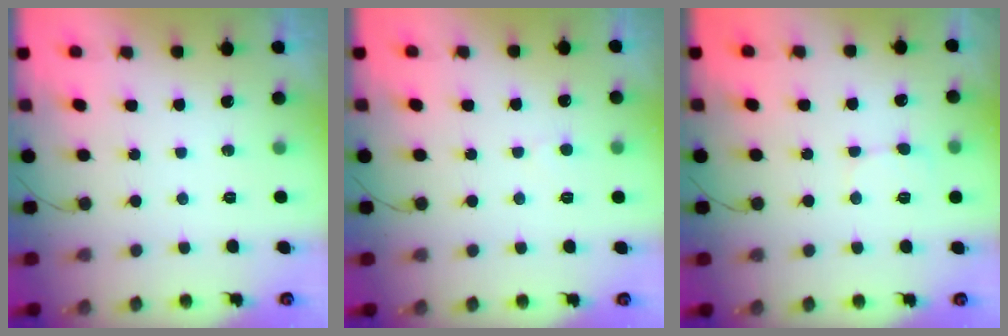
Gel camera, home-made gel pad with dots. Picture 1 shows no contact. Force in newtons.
{"total": 2.8, "press": 2.8, "slide": 0.3}
{"total": 6.8, "press": 6.8, "slide": 0.7}